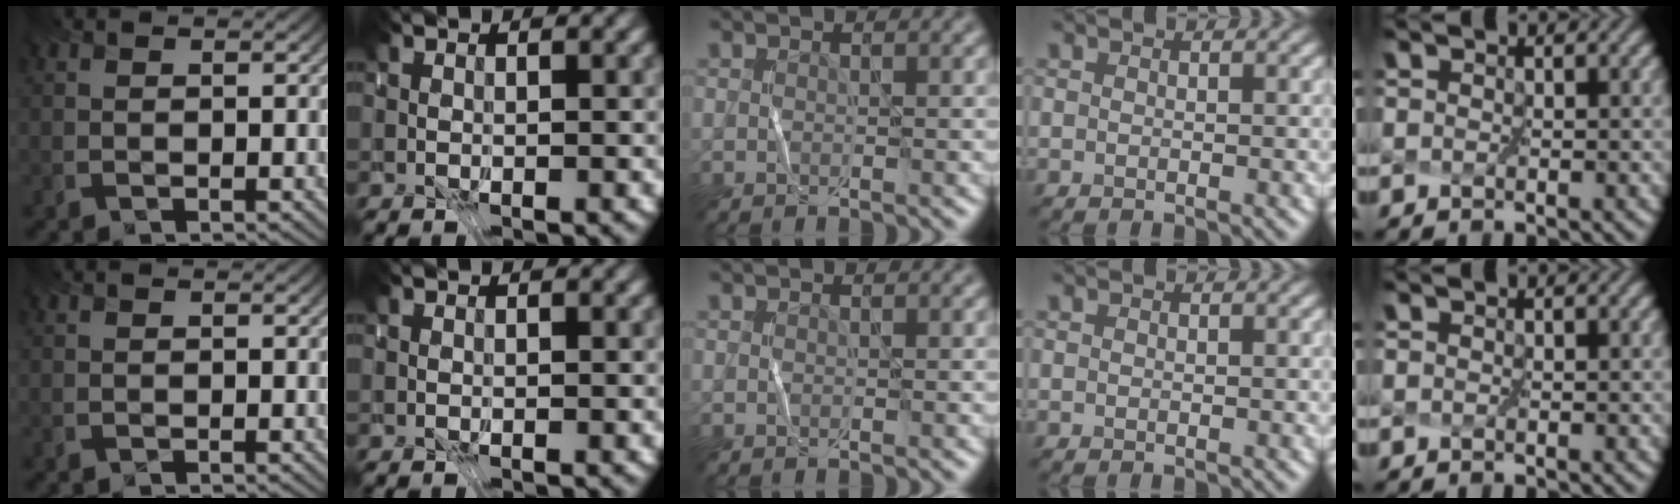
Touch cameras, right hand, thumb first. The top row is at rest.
{}